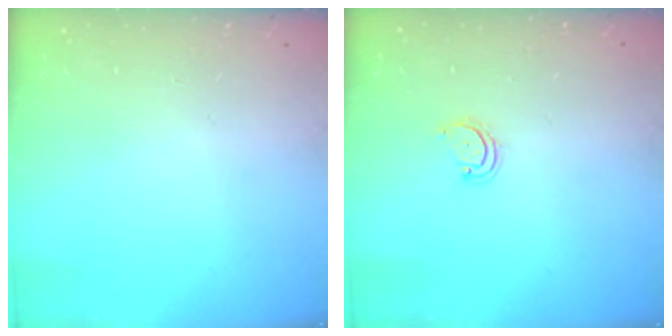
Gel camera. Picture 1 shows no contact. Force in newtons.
{"total": 3.6, "press": 3.5, "slide": 0.4}